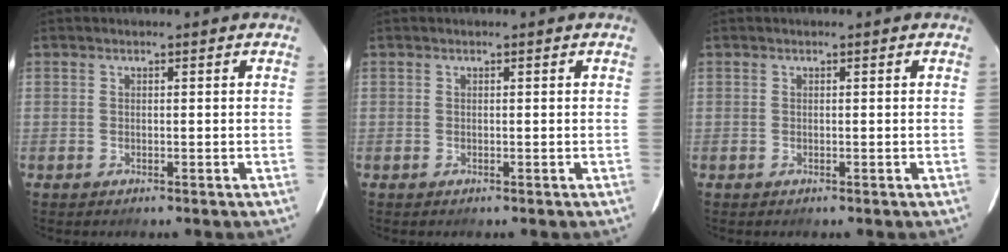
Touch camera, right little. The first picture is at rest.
{"total": 0.0}
{"total": 0.0}